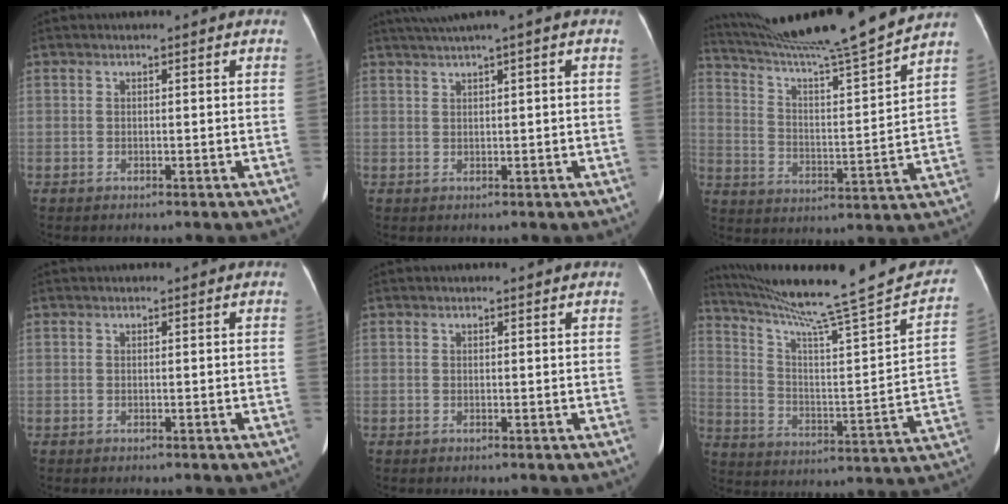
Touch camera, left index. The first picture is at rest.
{"total": 4.3, "force": [2.7, -0.7, 3.3], "torque": [-0.067, 0.023, 0.052]}
{"total": 21.2, "force": [19.0, -2.1, 9.2], "torque": [-0.162, -0.028, 0.291]}
{"total": 0.8, "force": [0.8, -0.1, 0.3], "torque": [-0.004, 0.018, 0.018]}
{"total": 1.6, "force": [1.5, -0.1, 0.5], "torque": [-0.010, 0.008, 0.020]}
{"total": 23.2, "force": [19.9, -1.0, 12.0], "torque": [-0.191, -0.054, 0.282]}